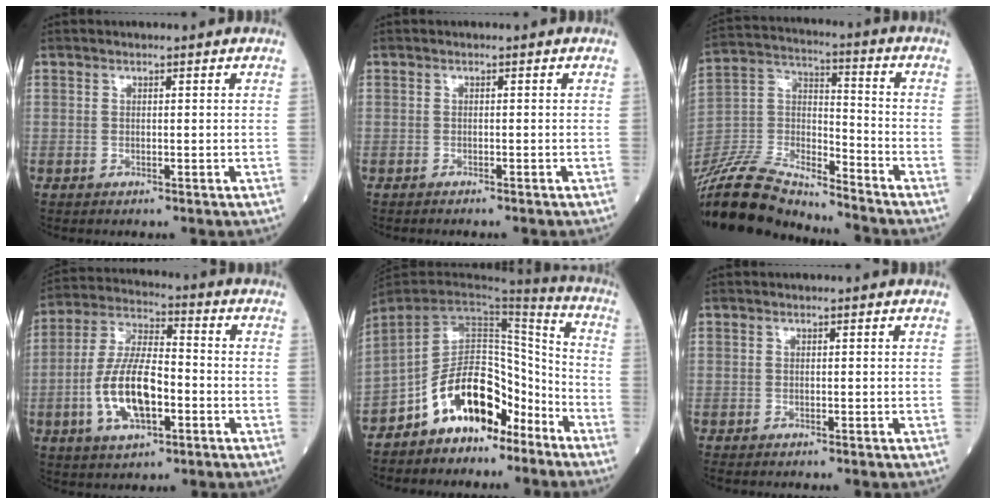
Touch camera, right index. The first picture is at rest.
{"total": 2.1, "force": [-1.9, 0.0, 0.9], "torque": [-0.013, 0.000, -0.023]}
{"total": 18.9, "force": [-17.9, 2.6, 5.6], "torque": [-0.121, 0.018, -0.326]}
{"total": 12.7, "force": [-3.4, 4.8, 11.3], "torque": [-0.231, 0.009, -0.062]}
{"total": 12.5, "force": [-8.3, 6.5, 6.8], "torque": [-0.120, 0.034, -0.150]}
{"total": 2.3, "force": [-2.0, 0.0, 1.0], "torque": [-0.011, 0.000, -0.027]}